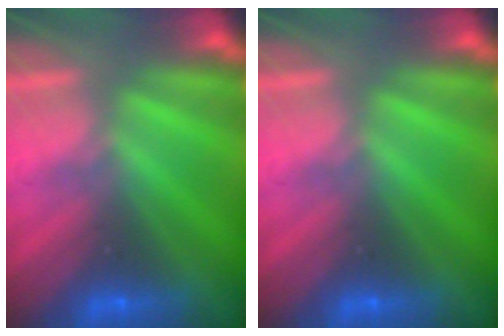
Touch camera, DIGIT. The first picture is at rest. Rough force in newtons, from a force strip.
{"total": 0.0}